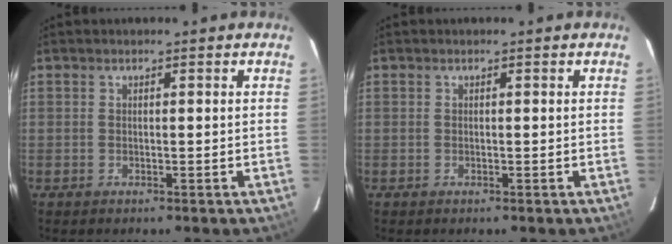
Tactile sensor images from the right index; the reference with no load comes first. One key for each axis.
{"total": 0.0}